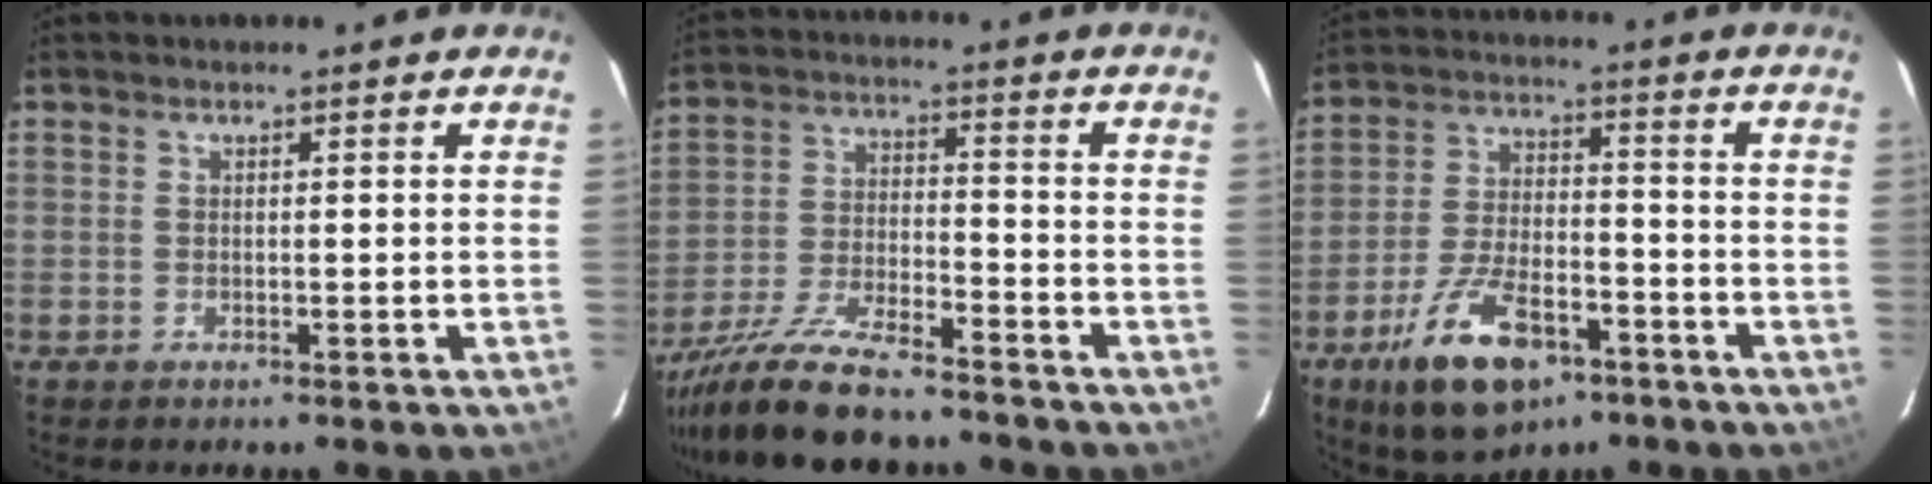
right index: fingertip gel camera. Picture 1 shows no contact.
{"total": 15.1, "force": [-12.9, 3.1, 7.2], "torque": [-0.155, -0.024, -0.226]}
{"total": 15.8, "force": [-9.1, 7.3, 10.6], "torque": [-0.215, -0.011, -0.153]}